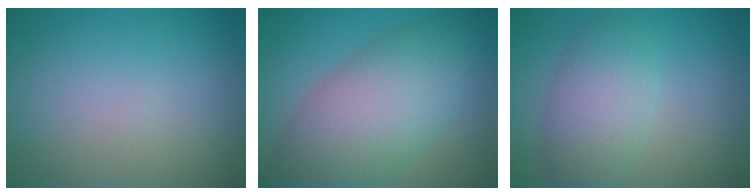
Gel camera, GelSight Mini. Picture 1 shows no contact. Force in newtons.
{"total": 9.5, "press": 9.5, "slide": 0.4}
{"total": 4.6, "press": 4.6, "slide": 0.2}